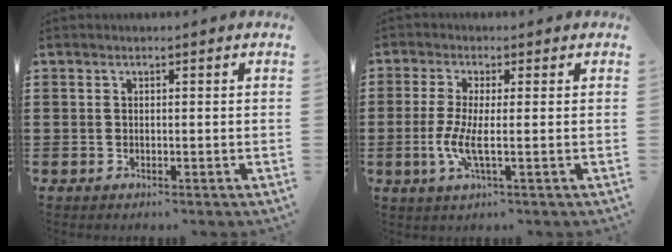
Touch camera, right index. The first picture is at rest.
{"total": 5.2, "force": [-0.8, 0.7, 5.1], "torque": [-0.112, -0.013, -0.021]}